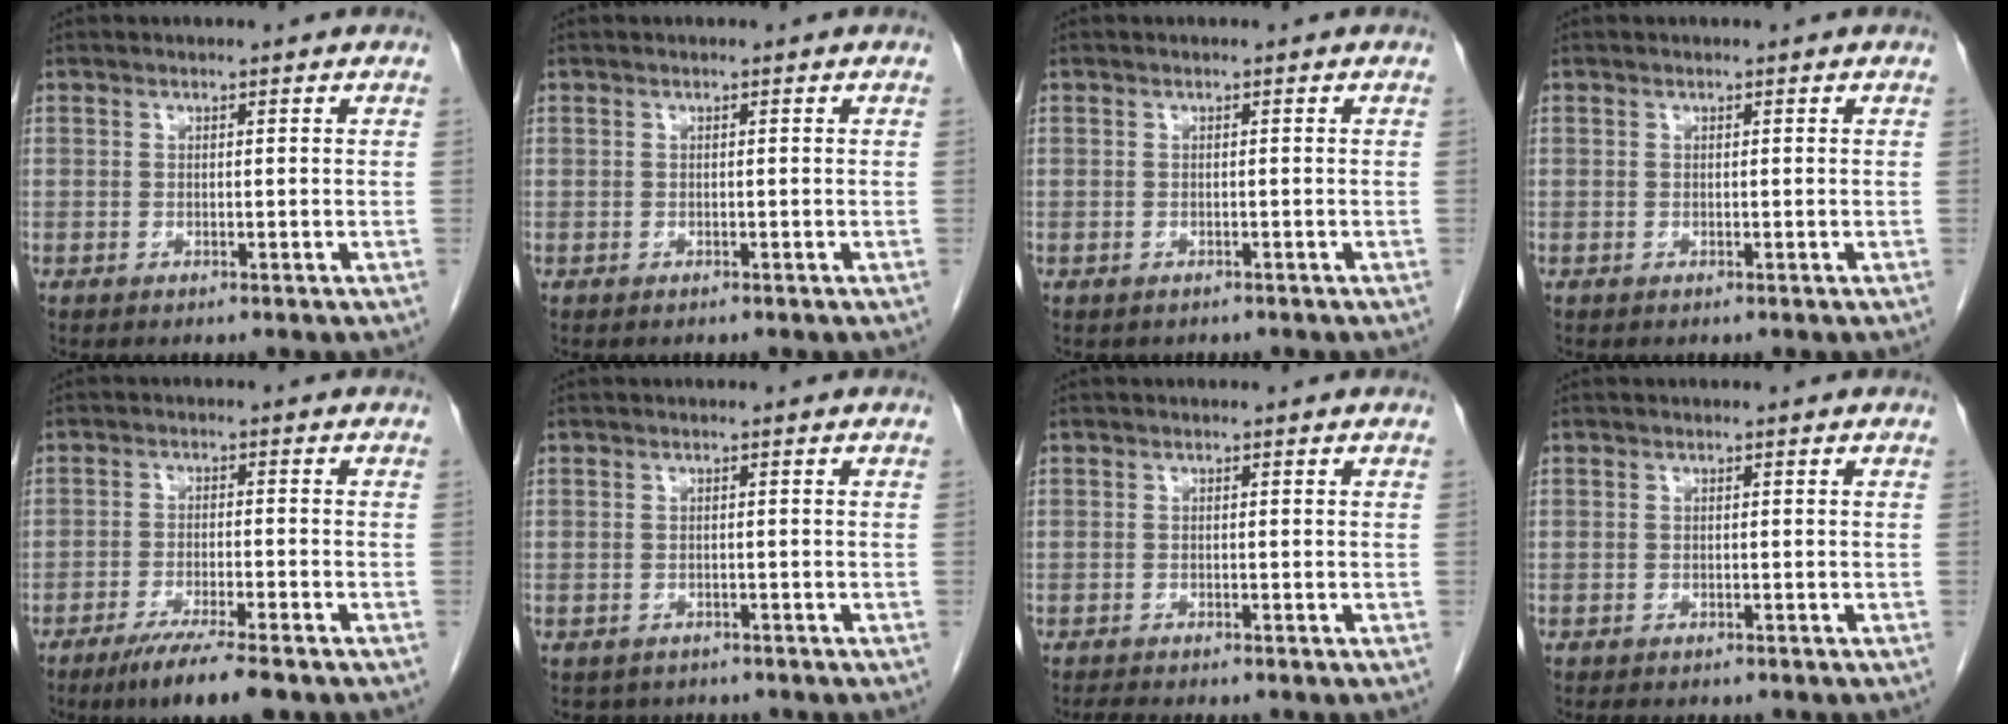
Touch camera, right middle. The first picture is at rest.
{"total": 0.0}
{"total": 1.0, "force": [-0.8, 0.6, 0.1], "torque": [-0.011, 0.001, -0.011]}
{"total": 0.0}
{"total": 7.3, "force": [-5.3, 0.5, 5.0], "torque": [-0.081, -0.016, -0.088]}
{"total": 3.0, "force": [-2.5, 1.6, 0.1], "torque": [-0.005, 0.002, -0.034]}
{"total": 1.8, "force": [-1.6, 0.1, 0.7], "torque": [-0.017, -0.005, -0.026]}
{"total": 2.4, "force": [-2.0, 0.8, 1.0], "torque": [-0.018, -0.005, -0.021]}